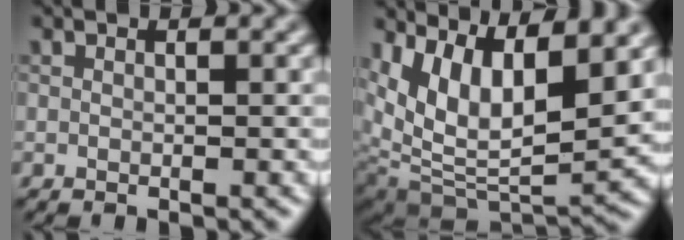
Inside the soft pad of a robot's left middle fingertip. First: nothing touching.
{"total": 9.8, "force": [4.2, 4.4, 7.6], "torque": [-0.143, -0.012, 0.085]}